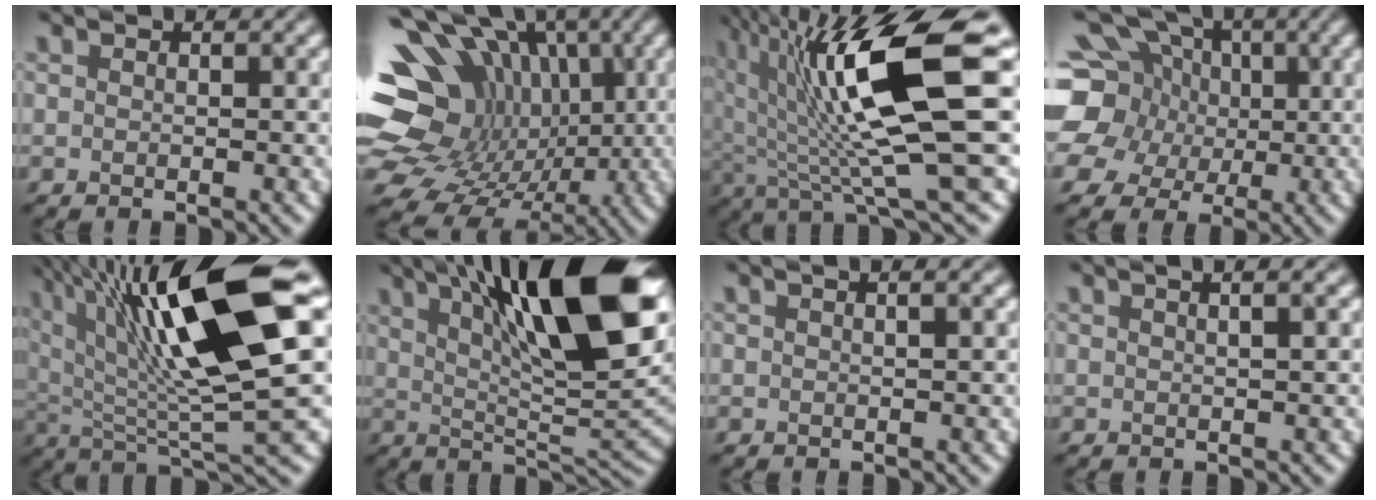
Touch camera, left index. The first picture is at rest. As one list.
[{"total": 18.7, "force": [1.8, 14.9, 11.1], "torque": [-0.217, 0.025, 0.026]}, {"total": 13.8, "force": [2.6, 3.2, 13.2], "torque": [-0.235, -0.006, 0.047]}, {"total": 15.5, "force": [2.7, 13.3, 7.4], "torque": [-0.191, 0.030, 0.014]}, {"total": 14.8, "force": [5.3, 3.3, 13.4], "torque": [-0.219, 0.010, 0.086]}, {"total": 15.4, "force": [6.7, 3.6, 13.4], "torque": [-0.208, 0.011, 0.112]}, {"total": 3.3, "force": [1.7, 1.5, 2.4], "torque": [-0.006, 0.020, -0.012]}, {"total": 4.6, "force": [2.4, 2.0, 3.3], "torque": [-0.013, 0.037, -0.005]}]